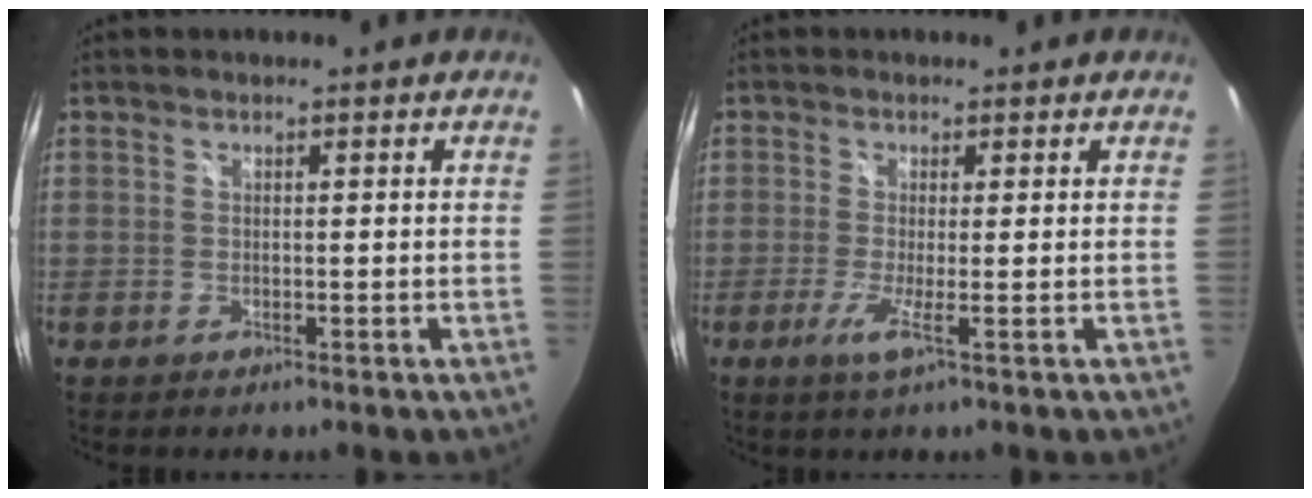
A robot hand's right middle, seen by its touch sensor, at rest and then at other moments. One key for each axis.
{"total": 2.8, "fx": -0.9, "fy": -0.7, "fz": 2.6, "tx": -0.060, "ty": -0.011, "tz": -0.025}